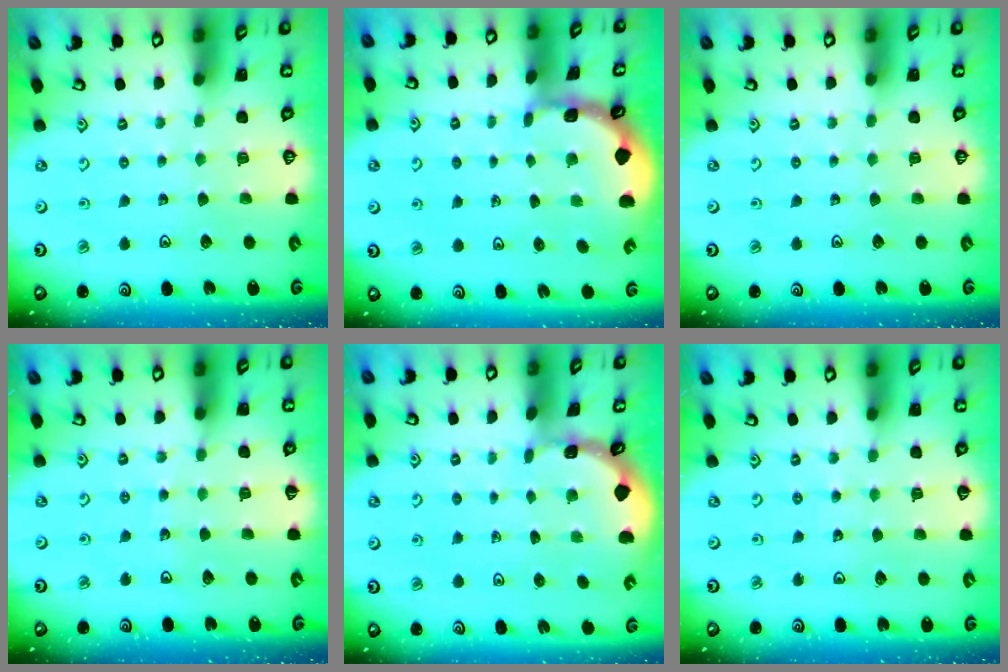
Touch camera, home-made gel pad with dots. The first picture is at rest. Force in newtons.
{"total": 1.3, "press": 1.2, "slide": 0.1}
{"total": 0.0}
{"total": 3.6, "press": 3.6, "slide": 0.4}
{"total": 0.8, "press": 0.8, "slide": 0.1}
{"total": 2.7, "press": 2.6, "slide": 0.3}